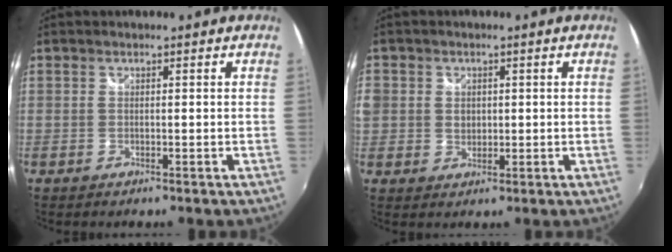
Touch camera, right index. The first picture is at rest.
{"total": 6.0, "force": [0.4, 5.6, 2.3], "torque": [-0.060, 0.008, 0.007]}